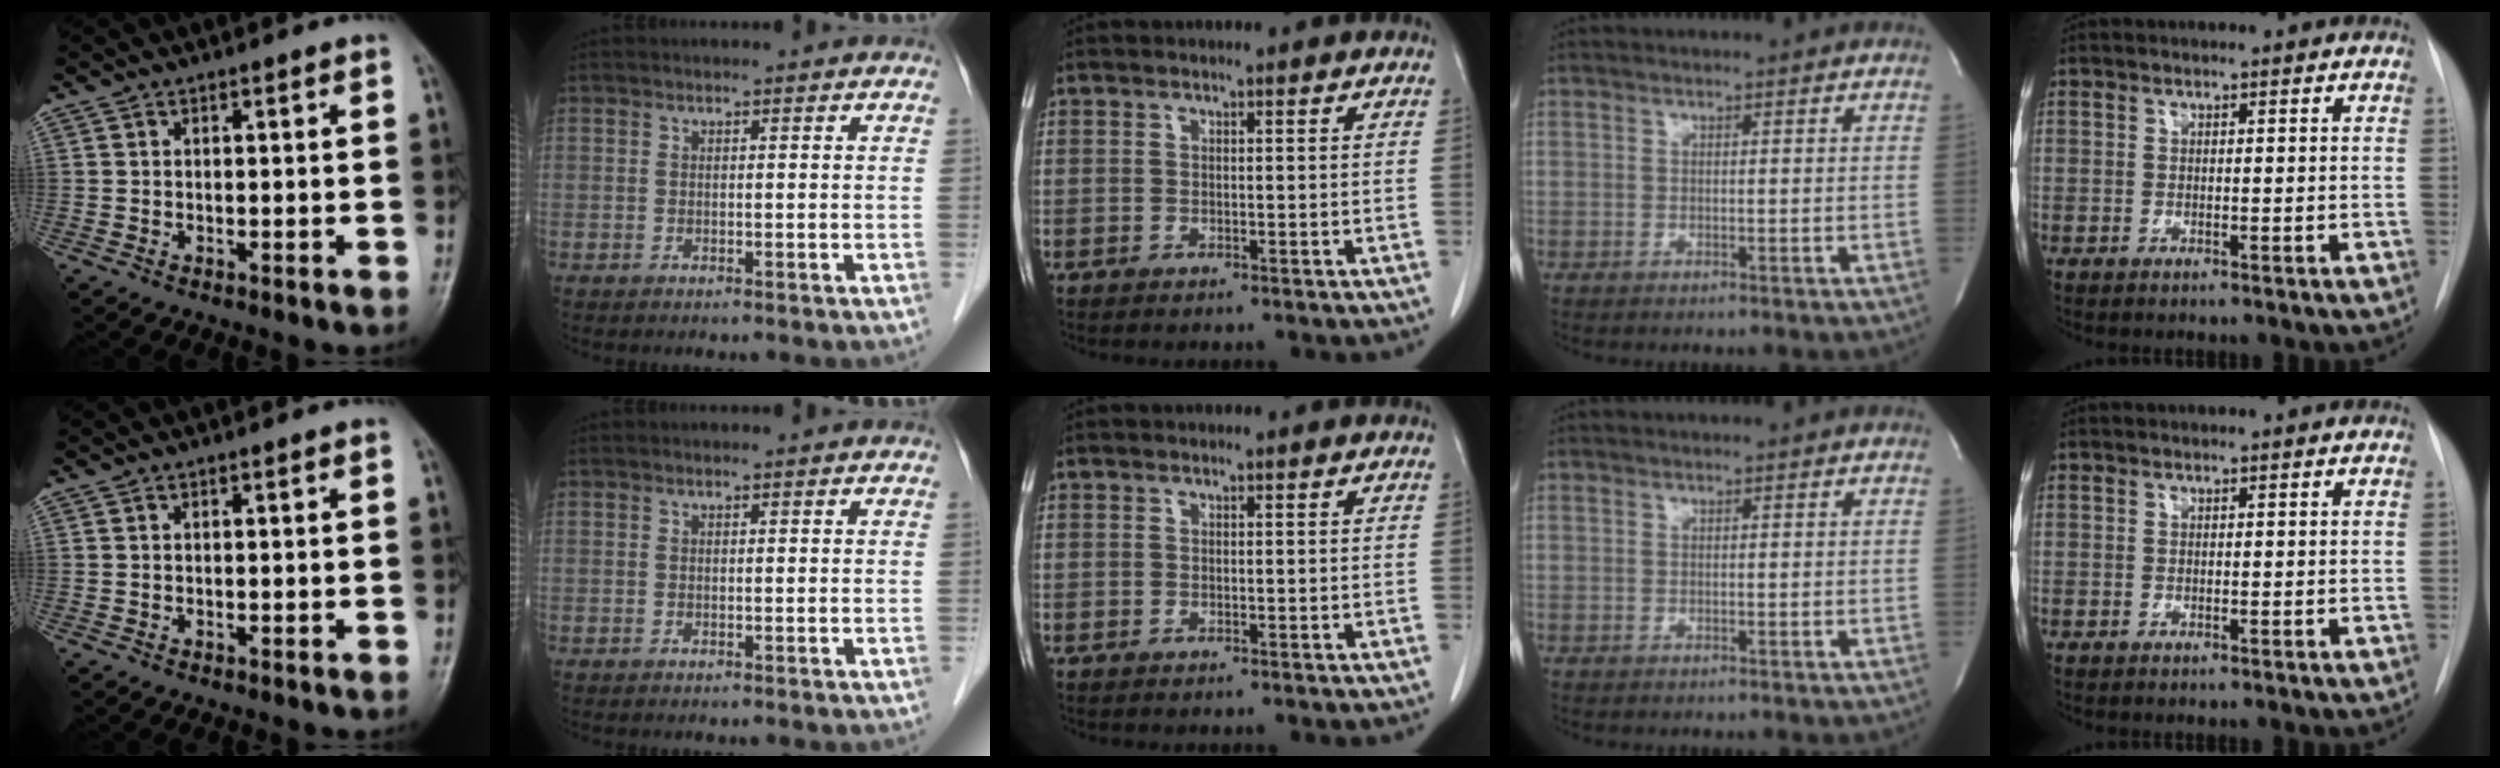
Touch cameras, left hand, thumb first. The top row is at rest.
{}